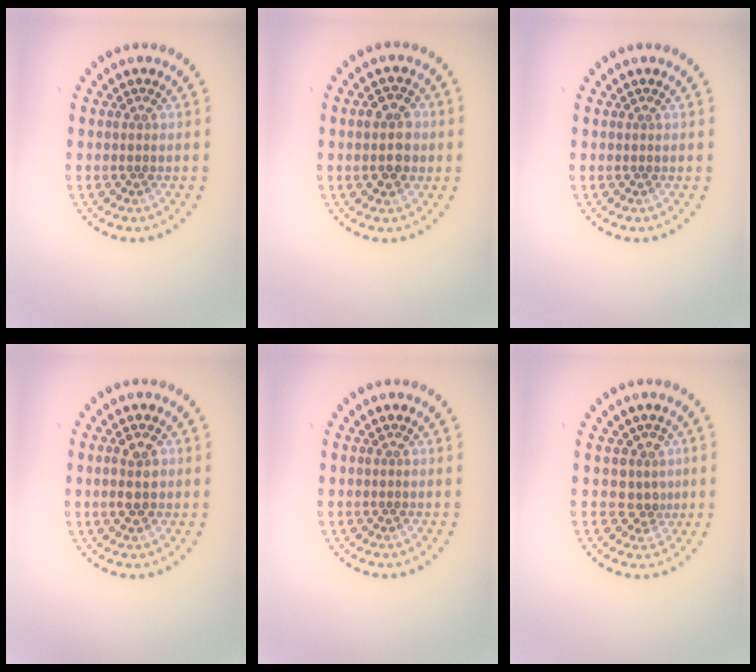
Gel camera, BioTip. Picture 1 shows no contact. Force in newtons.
{"total": 3.5, "press": 3.5, "slide": 0.2}
{"total": 0.0}
{"total": 2.3, "press": 2.3, "slide": 0.2}
{"total": 0.0}
{"total": 2.1, "press": 1.5, "slide": 1.5}